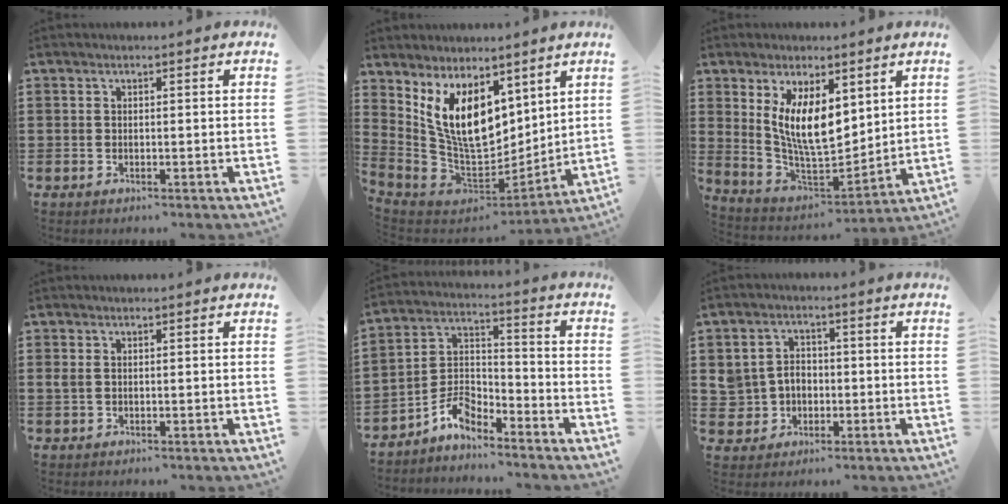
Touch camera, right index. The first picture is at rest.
{"total": 12.3, "force": [4.8, 7.1, 8.8], "torque": [-0.189, -0.022, 0.093]}
{"total": 9.5, "force": [3.6, 4.5, 7.5], "torque": [-0.151, -0.014, 0.067]}
{"total": 0.9, "force": [0.2, 0.5, 0.7], "torque": [-0.016, 0.004, 0.003]}
{"total": 6.3, "force": [-5.4, 2.4, 2.2], "torque": [-0.053, 0.007, -0.109]}
{"total": 4.4, "force": [-0.5, 4.1, 1.3], "torque": [-0.049, 0.011, -0.014]}